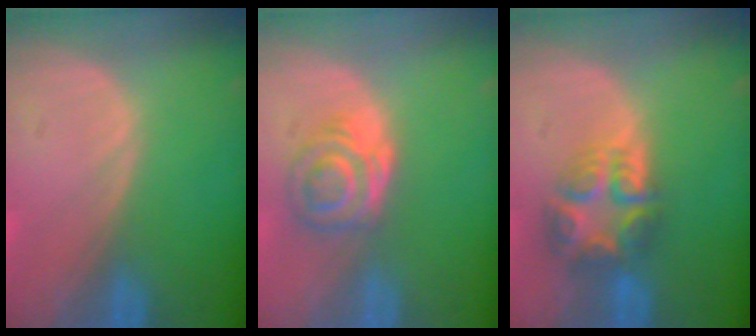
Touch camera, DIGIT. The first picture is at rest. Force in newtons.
{"total": 6.2, "press": 5.2, "slide": 3.3}
{"total": 7.7, "press": 6.7, "slide": 3.8}